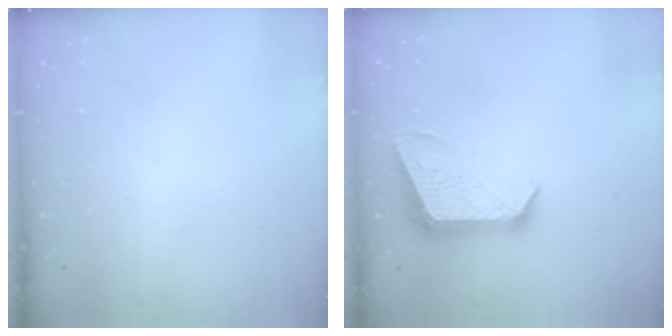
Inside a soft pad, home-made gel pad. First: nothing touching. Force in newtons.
{"total": 11.6, "press": 11.5, "slide": 0.7}